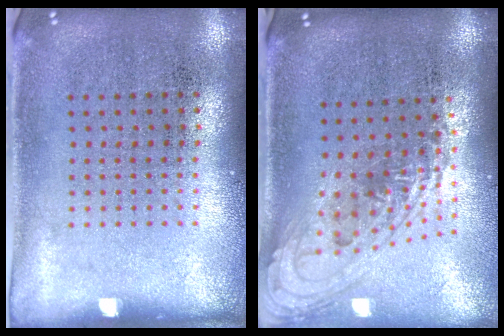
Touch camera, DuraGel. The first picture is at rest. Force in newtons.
{"total": 1.5, "press": 1.2, "slide": 0.9}